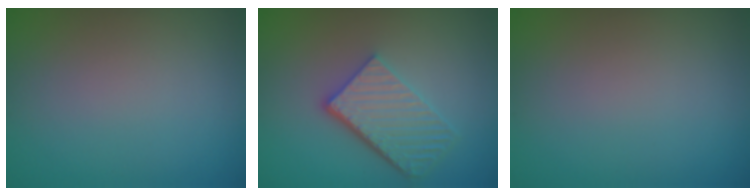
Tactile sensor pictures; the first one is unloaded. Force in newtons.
{"total": 5.2, "press": 3.9, "slide": 3.4}
{"total": 0.0}